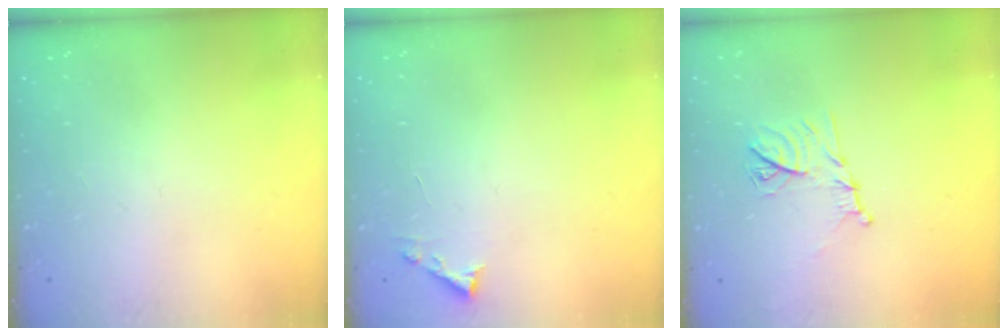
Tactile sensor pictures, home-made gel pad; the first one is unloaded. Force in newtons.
{"total": 3.6, "press": 3.6, "slide": 0.5}
{"total": 11.2, "press": 11.2, "slide": 0.5}